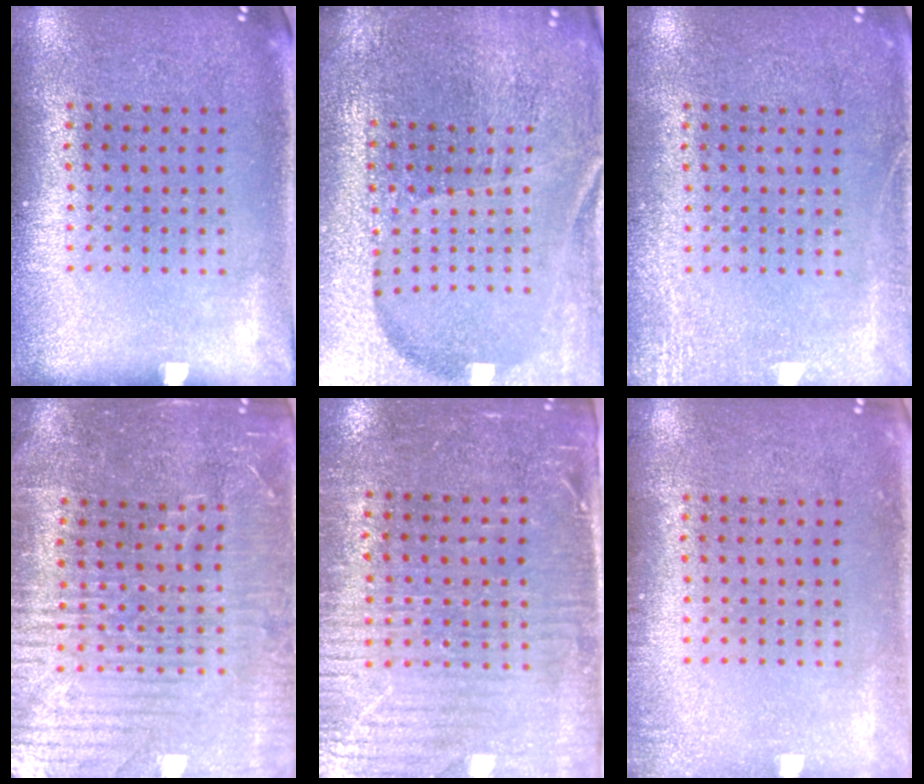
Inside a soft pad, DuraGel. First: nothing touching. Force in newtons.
{"total": 5.0, "press": 4.6, "slide": 1.8}
{"total": 2.5, "press": 2.4, "slide": 0.3}
{"total": 4.3, "press": 4.1, "slide": 1.5}
{"total": 3.6, "press": 3.2, "slide": 1.7}
{"total": 1.1, "press": 1.0, "slide": 0.2}